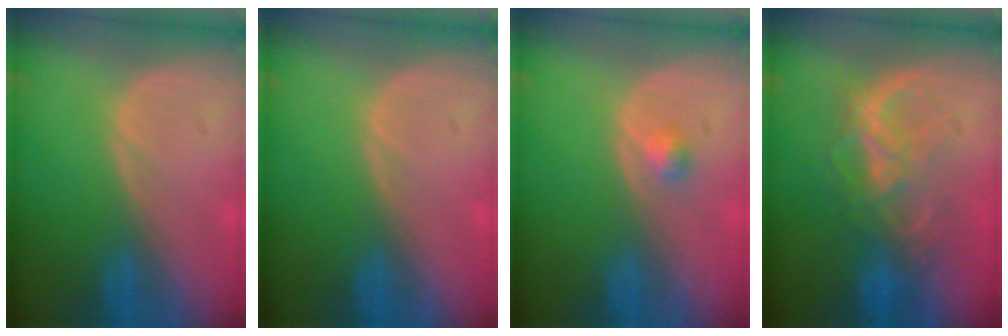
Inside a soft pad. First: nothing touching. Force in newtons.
{"total": 0.0}
{"total": 1.7, "press": 1.4, "slide": 0.8}
{"total": 7.1, "press": 7.1, "slide": 1.0}